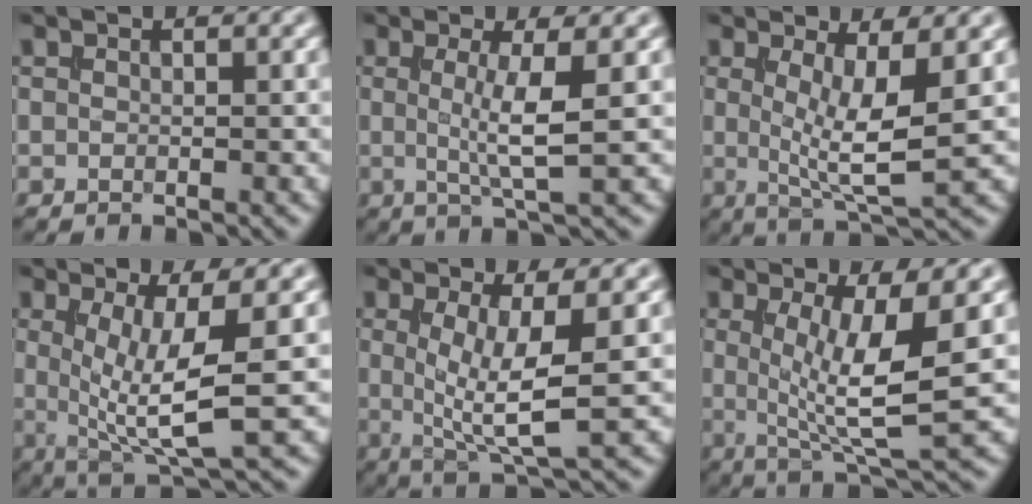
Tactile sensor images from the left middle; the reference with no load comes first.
{"total": 3.9, "force": [0.3, 0.7, 3.9], "torque": [-0.067, -0.007, 0.004]}
{"total": 5.7, "force": [0.4, 1.4, 5.5], "torque": [-0.092, -0.013, 0.008]}
{"total": 7.0, "force": [0.2, 1.8, 6.7], "torque": [-0.117, -0.011, 0.007]}
{"total": 6.0, "force": [0.2, 1.5, 5.9], "torque": [-0.106, -0.011, 0.006]}
{"total": 7.0, "force": [0.5, 1.6, 6.8], "torque": [-0.114, -0.011, 0.012]}